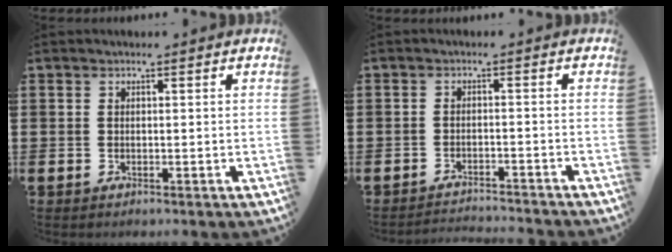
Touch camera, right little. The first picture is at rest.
{"total": 2.0, "force": [-2.0, -0.2, -0.1], "torque": [-0.002, 0.004, -0.044]}